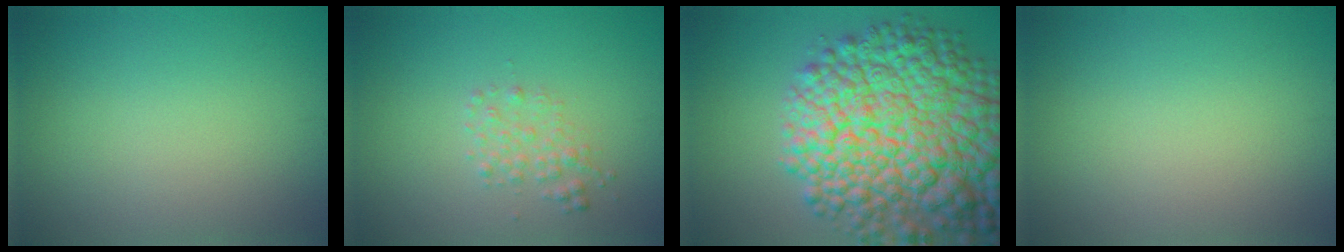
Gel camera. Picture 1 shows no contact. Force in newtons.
{"total": 1.6, "press": 1.6, "slide": 0.0}
{"total": 15.2, "press": 15.2, "slide": 0.5}
{"total": 0.0}